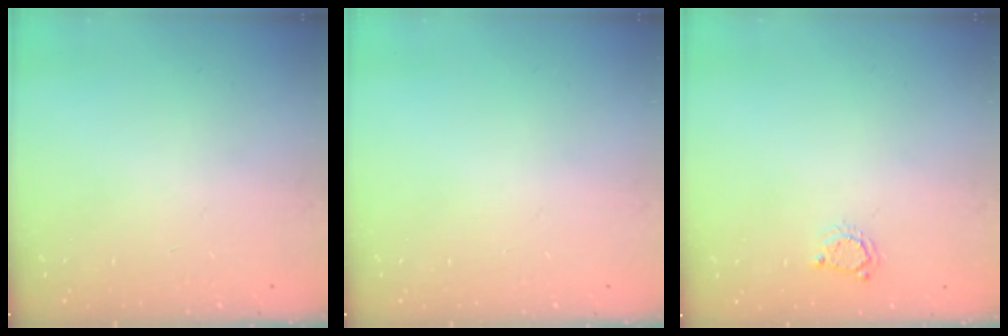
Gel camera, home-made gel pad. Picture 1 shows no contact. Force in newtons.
{"total": 0.0}
{"total": 3.1, "press": 3.0, "slide": 0.5}